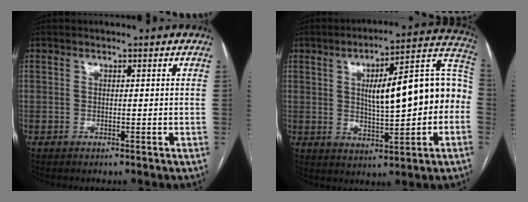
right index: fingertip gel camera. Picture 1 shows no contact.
{"total": 16.9, "force": [0.3, 4.1, 16.3], "torque": [-0.225, 0.046, 0.012]}